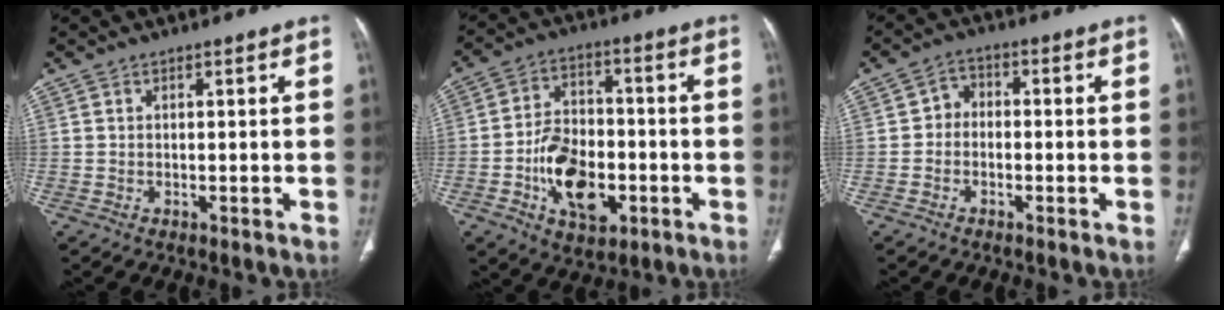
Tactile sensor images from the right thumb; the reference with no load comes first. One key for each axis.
{"total": 13.8, "fx": -4.1, "fy": 8.7, "fz": 9.9, "tx": -0.142, "ty": 0.023, "tz": -0.066}
{"total": 3.6, "fx": -0.9, "fy": 3.0, "fz": 1.8, "tx": -0.011, "ty": 0.017, "tz": -0.028}